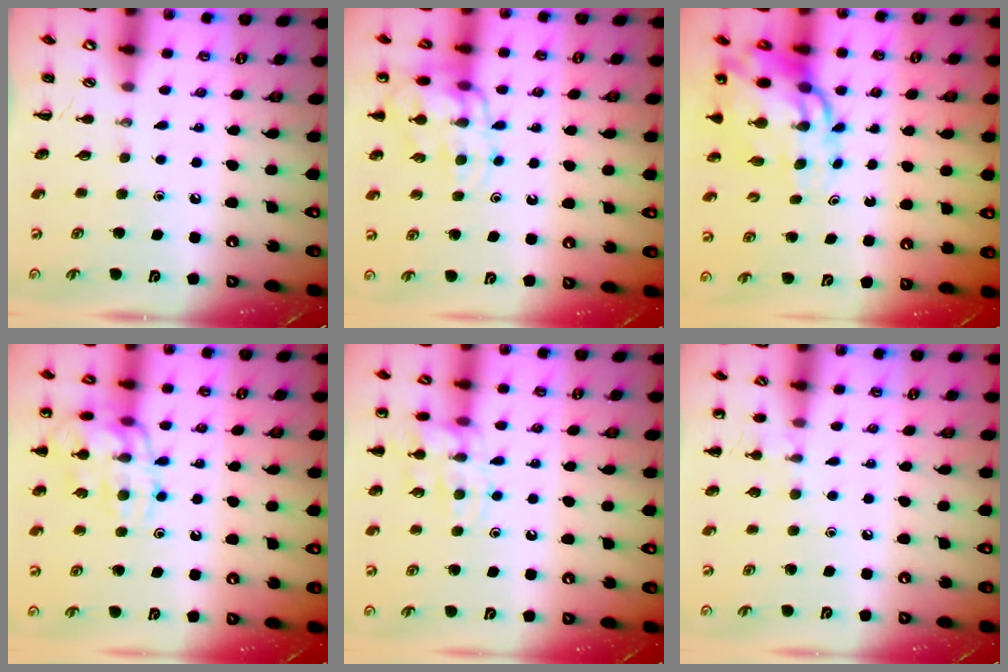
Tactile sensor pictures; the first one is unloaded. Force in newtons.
{"total": 14.3, "press": 14.1, "slide": 2.4}
{"total": 13.0, "press": 12.5, "slide": 3.7}
{"total": 15.6, "press": 15.4, "slide": 2.1}
{"total": 12.8, "press": 12.8, "slide": 0.9}
{"total": 6.4, "press": 6.0, "slide": 2.1}